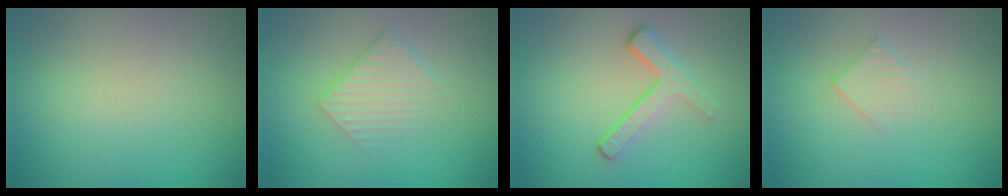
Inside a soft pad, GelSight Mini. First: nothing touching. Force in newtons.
{"total": 2.5, "press": 2.4, "slide": 0.5}
{"total": 3.2, "press": 2.4, "slide": 2.2}
{"total": 1.4, "press": 1.4, "slide": 0.2}